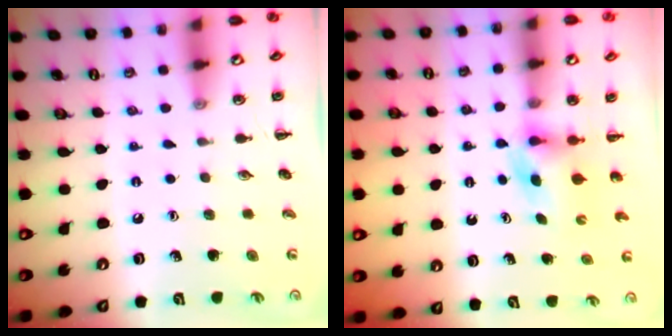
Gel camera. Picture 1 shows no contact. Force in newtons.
{"total": 3.5, "press": 3.4, "slide": 0.6}